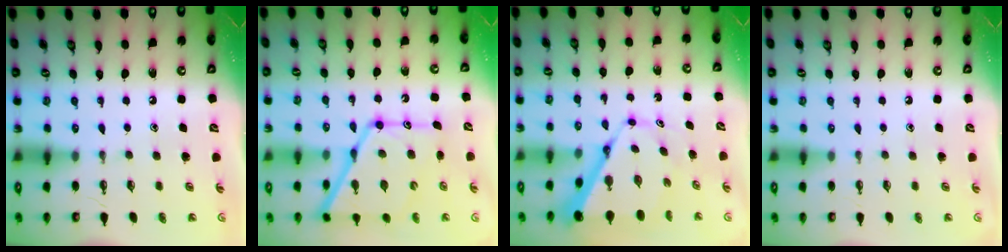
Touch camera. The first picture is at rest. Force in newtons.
{"total": 19.0, "press": 18.9, "slide": 1.7}
{"total": 10.2, "press": 10.2, "slide": 1.0}
{"total": 0.0}